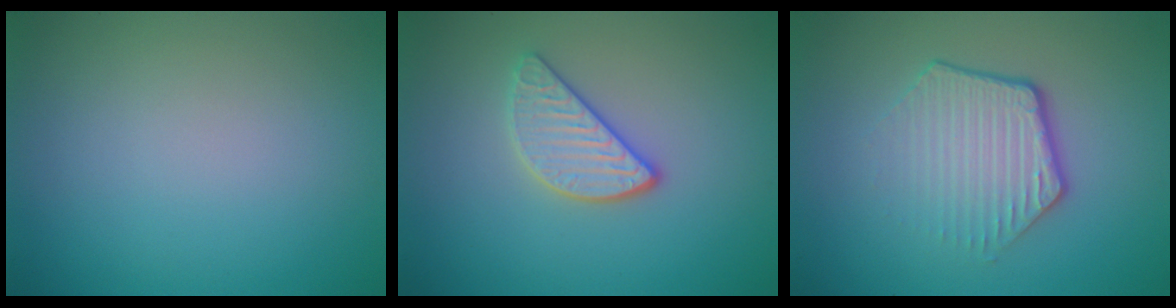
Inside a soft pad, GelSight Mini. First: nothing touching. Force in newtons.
{"total": 2.9, "press": 2.7, "slide": 1.2}
{"total": 4.2, "press": 3.1, "slide": 2.9}